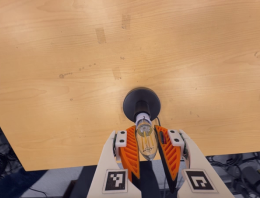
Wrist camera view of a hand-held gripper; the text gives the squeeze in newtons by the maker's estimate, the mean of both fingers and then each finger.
{"total": 14.5, "left": 13.8, "right": 15.1}